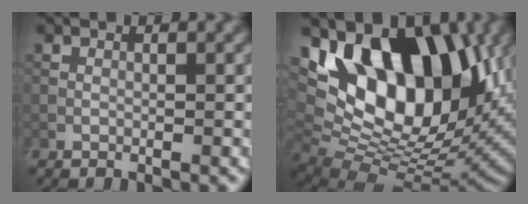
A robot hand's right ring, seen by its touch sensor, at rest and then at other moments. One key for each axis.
{"total": 14.9, "fx": 5.1, "fy": 8.2, "fz": 11.3, "tx": -0.170, "ty": 0.000, "tz": 0.084}